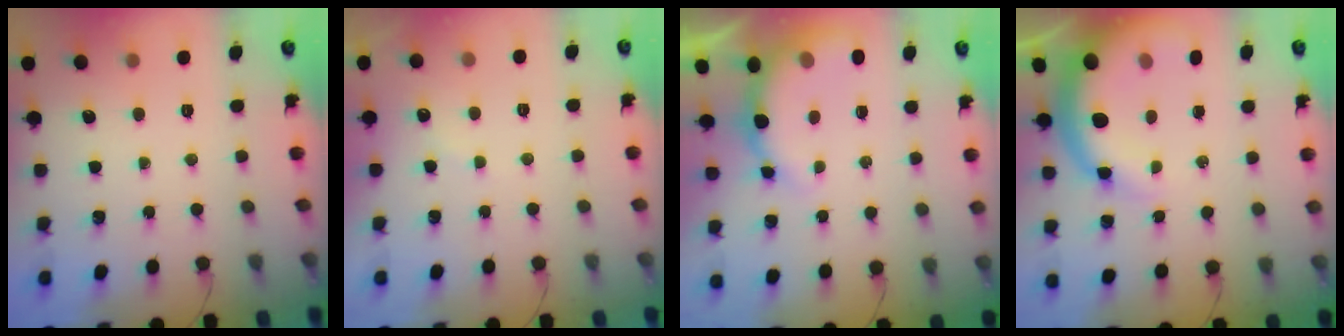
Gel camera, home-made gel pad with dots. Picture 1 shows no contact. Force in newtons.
{"total": 5.2, "press": 5.1, "slide": 0.8}
{"total": 8.0, "press": 8.0, "slide": 1.1}
{"total": 10.8, "press": 10.4, "slide": 2.7}